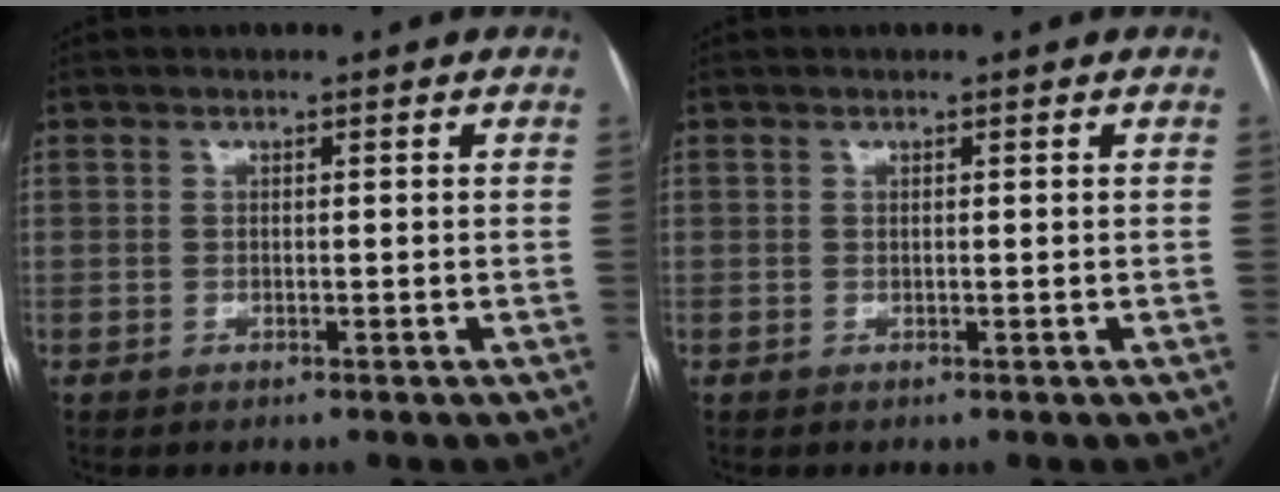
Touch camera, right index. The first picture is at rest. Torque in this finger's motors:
{"motor_torque": [0.00, 0.00, 0.00, 0.00]}